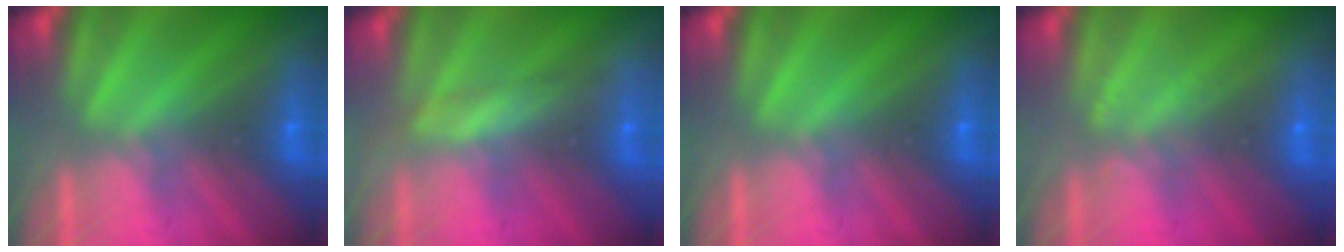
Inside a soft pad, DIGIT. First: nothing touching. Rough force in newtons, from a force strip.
{"total": 2.4}
{"total": 0.0}
{"total": 1.8}